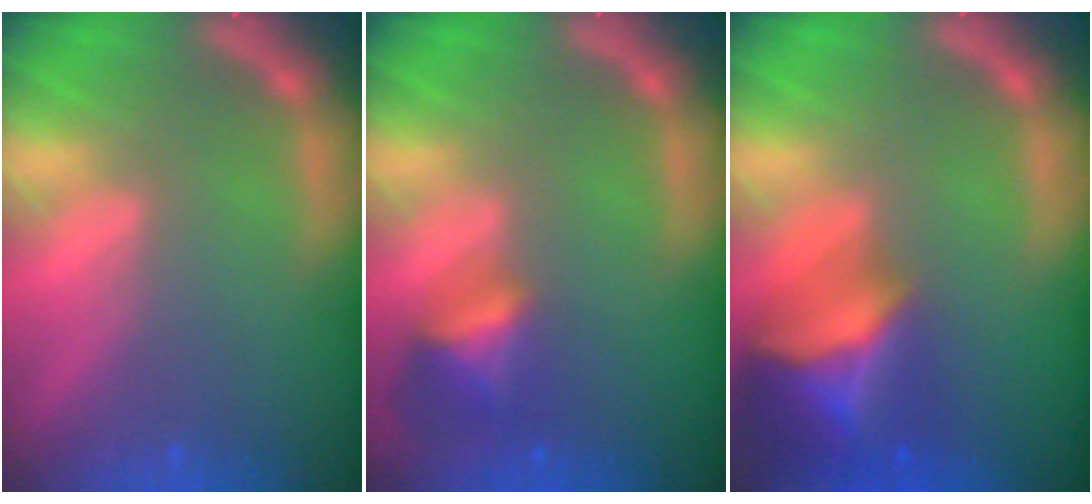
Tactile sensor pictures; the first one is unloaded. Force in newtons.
{"total": 3.5}
{"total": 8.9}